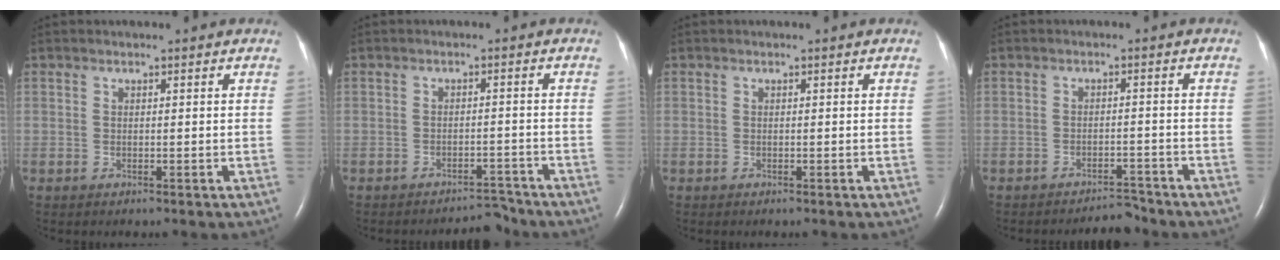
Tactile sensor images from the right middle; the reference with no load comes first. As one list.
[{"total": 3.4, "force": [-3.4, 0.3, -0.1], "torque": [0.006, -0.003, -0.049]}, {"total": 0.0}, {"total": 3.1, "force": [-3.1, 0.2, 0.0], "torque": [0.001, -0.008, -0.047]}]